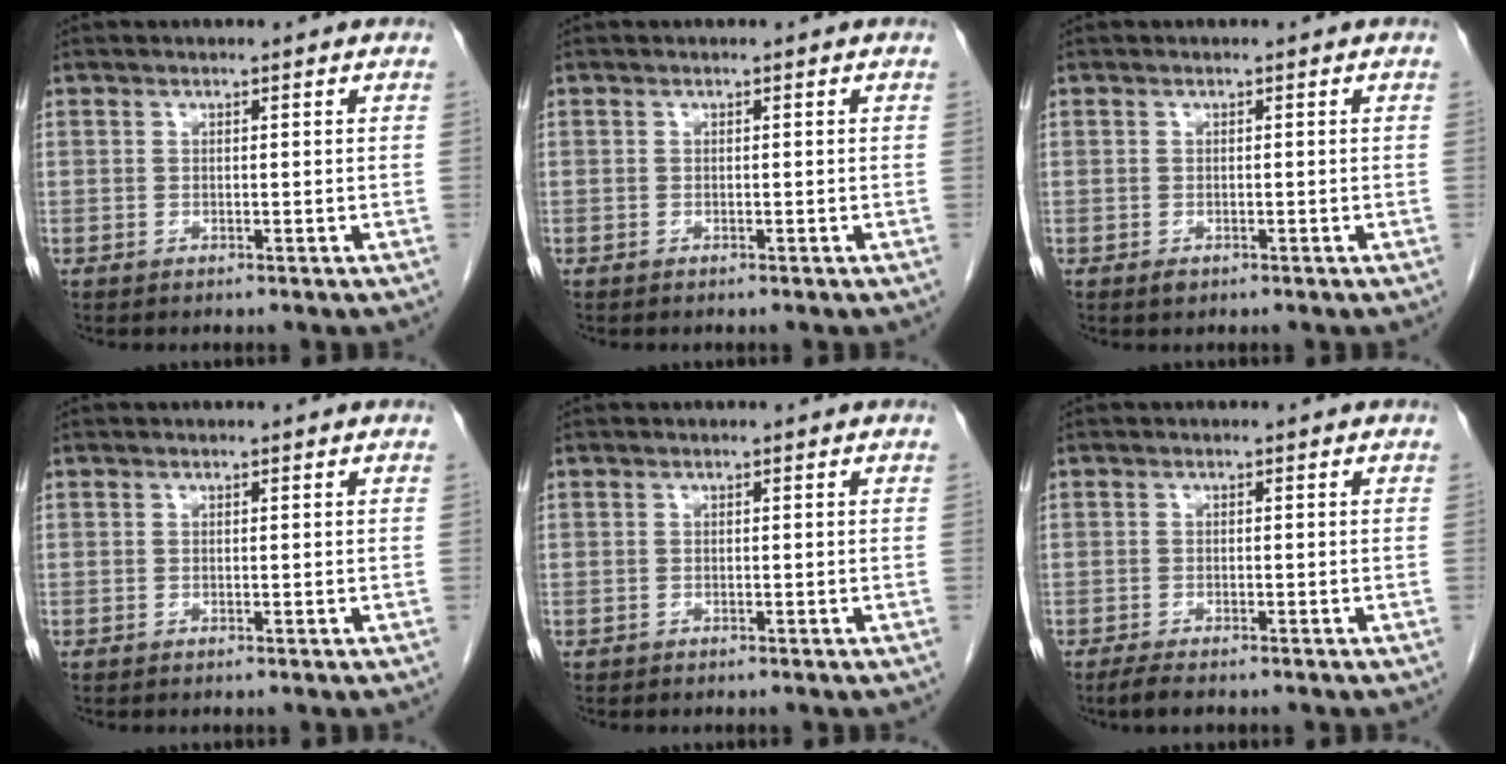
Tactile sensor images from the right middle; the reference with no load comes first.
{"total": 0.0}
{"total": 0.7, "force": [-0.4, 0.4, 0.3], "torque": [-0.006, 0.000, -0.002]}
{"total": 0.0}
{"total": 0.0}
{"total": 2.9, "force": [-2.3, 0.7, 1.7], "torque": [-0.034, -0.008, -0.034]}